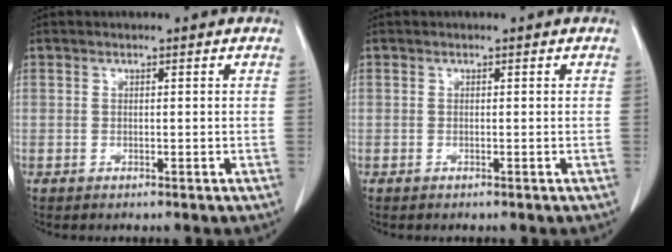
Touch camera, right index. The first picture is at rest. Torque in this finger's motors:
{"motor_torque": [0.02, -0.02, 0.00, 0.02]}